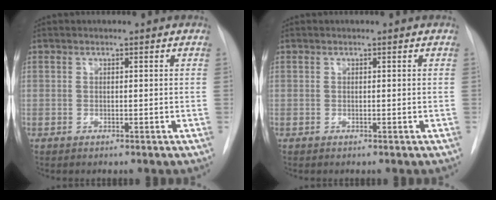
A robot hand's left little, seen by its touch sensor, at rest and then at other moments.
{"total": 0.0}